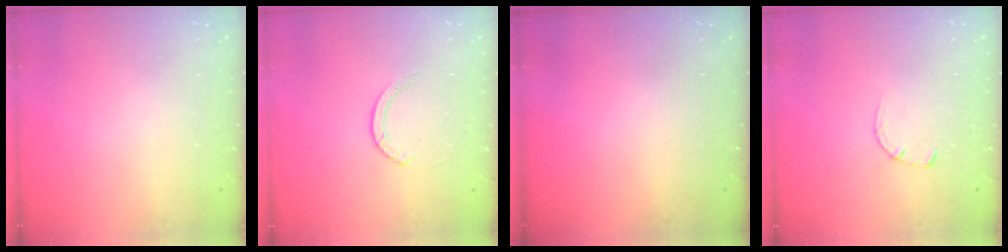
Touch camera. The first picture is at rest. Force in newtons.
{"total": 1.3, "press": 1.2, "slide": 0.2}
{"total": 0.0}
{"total": 2.8, "press": 2.8, "slide": 0.4}